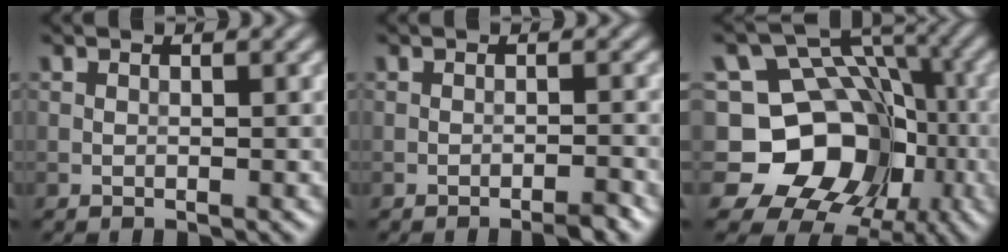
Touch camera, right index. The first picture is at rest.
{"total": 1.8, "force": [-1.3, 0.2, 1.1], "torque": [-0.012, 0.004, -0.023]}
{"total": 13.1, "force": [-3.3, 11.3, 5.8], "torque": [-0.089, 0.017, -0.090]}